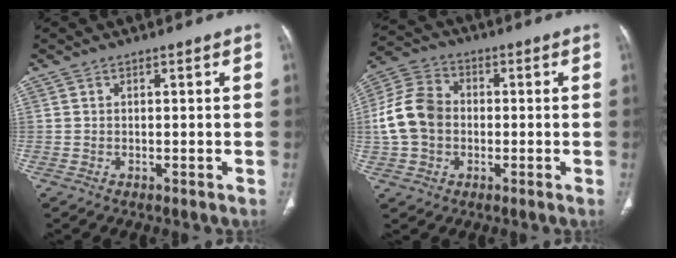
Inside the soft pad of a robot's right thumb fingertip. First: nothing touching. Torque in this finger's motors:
{"motor_torque": [0.90, 0.97, 0.61, -0.69, 0.25]}